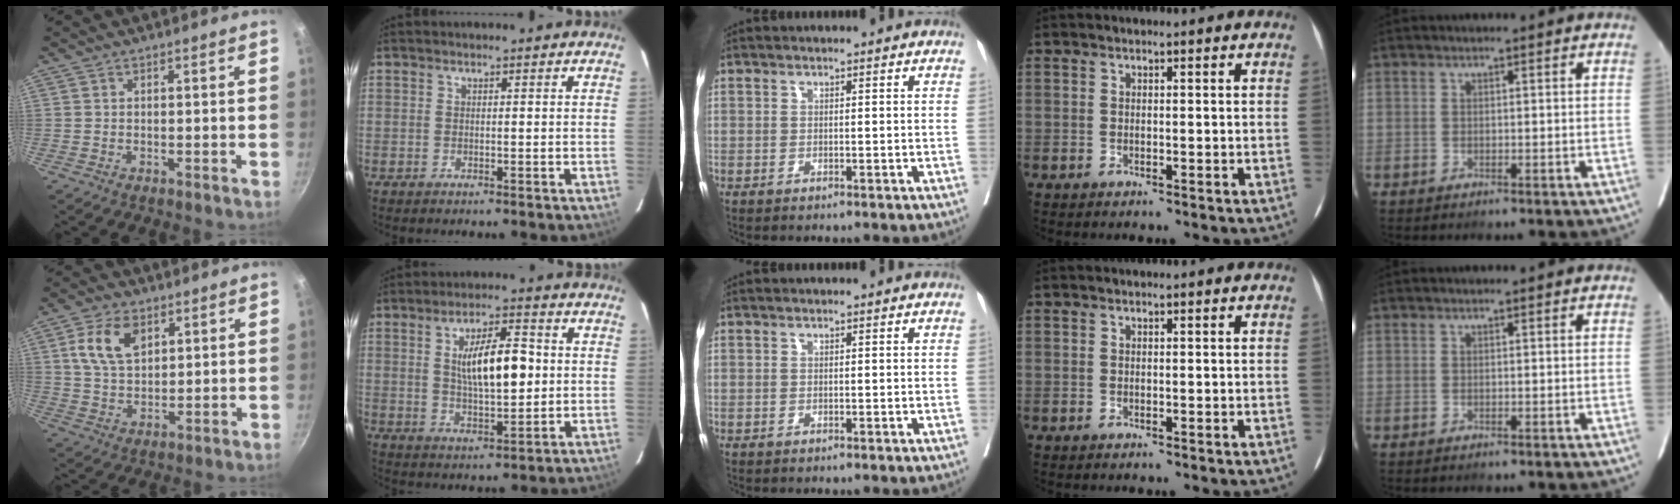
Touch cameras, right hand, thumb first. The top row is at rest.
{"thumb": {"total": 9.6, "force": [3.6, 5.9, 6.6], "torque": [-0.111, -0.008, 0.071]}, "index": {"total": 10.3, "force": [1.2, 3.0, 9.8], "torque": [-0.170, 0.009, 0.023]}}